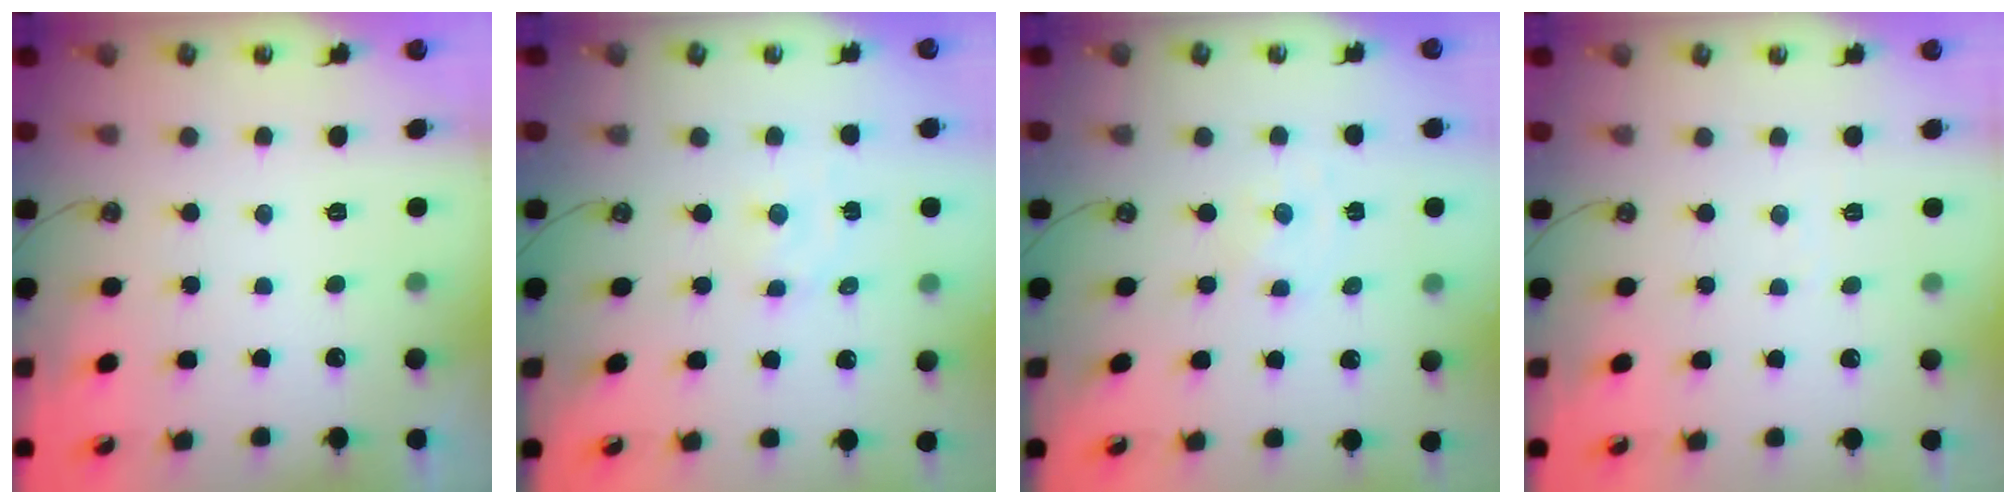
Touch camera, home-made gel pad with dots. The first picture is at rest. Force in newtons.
{"total": 1.9, "press": 1.8, "slide": 0.3}
{"total": 0.0}
{"total": 2.6, "press": 2.6, "slide": 0.4}